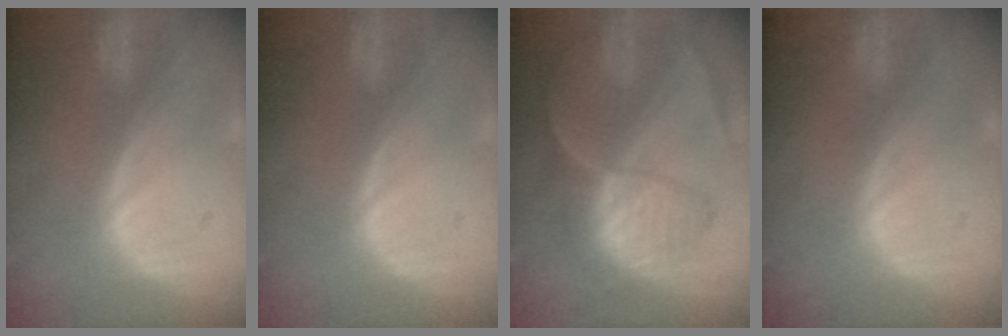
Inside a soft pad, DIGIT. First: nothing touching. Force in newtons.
{"total": 0.0}
{"total": 9.2, "press": 7.6, "slide": 5.2}
{"total": 0.0}